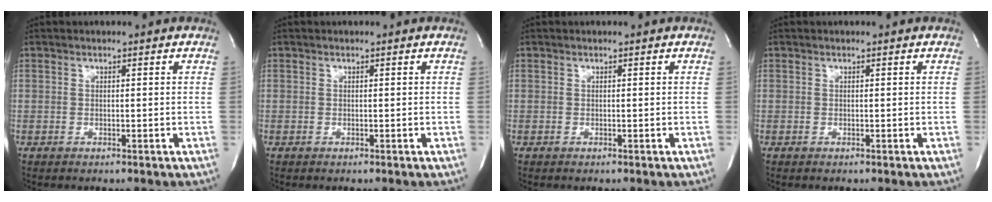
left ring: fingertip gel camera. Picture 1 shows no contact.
{"total": 0.0}
{"total": 0.0}
{"total": 0.0}